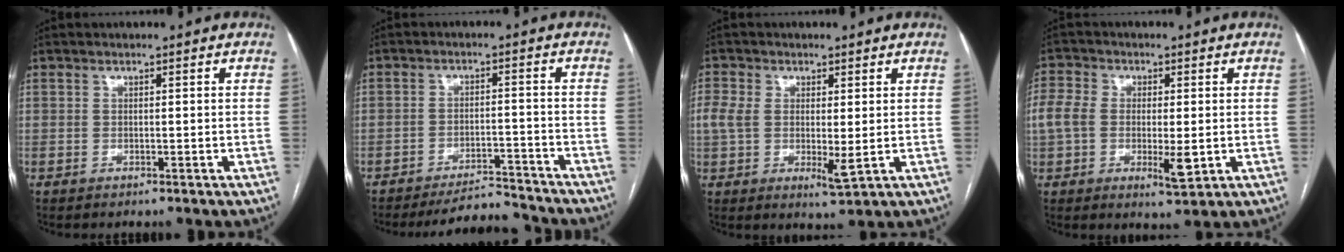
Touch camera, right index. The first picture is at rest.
{"total": 6.8, "force": [-6.7, 0.9, 0.3], "torque": [0.003, 0.011, -0.104]}
{"total": 6.8, "force": [0.1, 3.1, 6.1], "torque": [-0.126, -0.004, 0.008]}
{"total": 9.0, "force": [-0.9, 4.5, 7.7], "torque": [-0.149, 0.001, -0.013]}